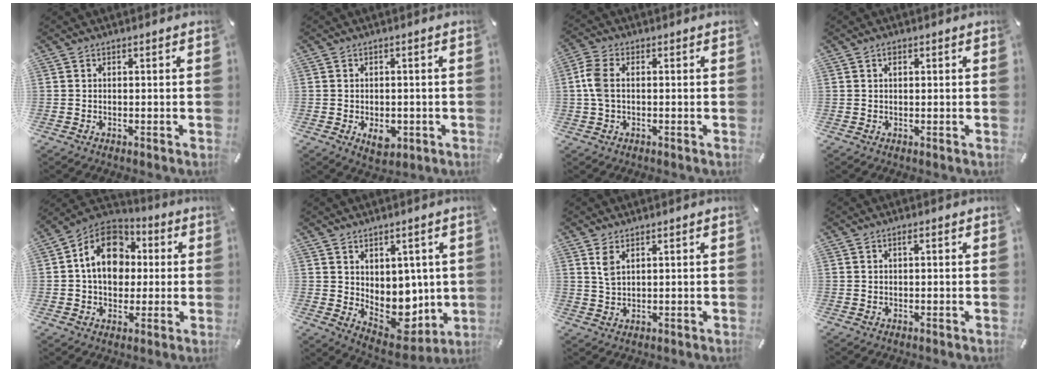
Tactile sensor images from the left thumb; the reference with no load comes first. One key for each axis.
{"total": 4.9, "fx": -1.5, "fy": 3.4, "fz": 3.2, "tx": -0.048, "ty": -0.004, "tz": -0.028}
{"total": 5.4, "fx": 0.2, "fy": 3.2, "fz": 4.3, "tx": -0.102, "ty": 0.003, "tz": 0.000}
{"total": 1.1, "fx": 0.5, "fy": 0.6, "fz": 0.8, "tx": -0.017, "ty": 0.004, "tz": 0.008}
{"total": 14.1, "fx": 1.5, "fy": 11.3, "fz": 8.3, "tx": -0.143, "ty": 0.007, "tz": 0.025}
{"total": 8.5, "fx": 2.1, "fy": 7.5, "fz": 3.5, "tx": -0.027, "ty": -0.040, "tz": 0.052}
{"total": 3.2, "fx": 1.7, "fy": 1.5, "fz": 2.3, "tx": -0.051, "ty": 0.002, "tz": 0.030}
{"total": 1.2, "fx": 0.4, "fy": 0.6, "fz": 0.9, "tx": -0.020, "ty": 0.005, "tz": 0.006}